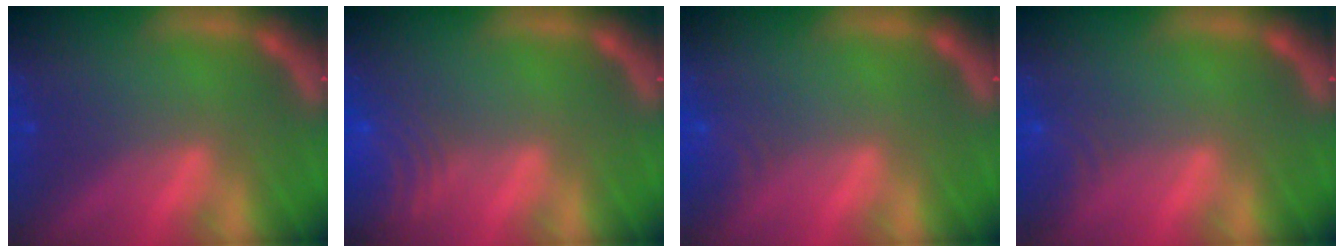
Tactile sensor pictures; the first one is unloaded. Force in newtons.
{"total": 8.5}
{"total": 2.4}
{"total": 3.0}